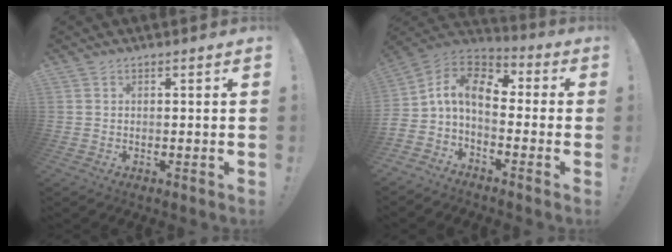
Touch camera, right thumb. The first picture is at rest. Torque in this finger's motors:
{"motor_torque": [1.35, 1.37, 0.18, -0.10, 0.08]}